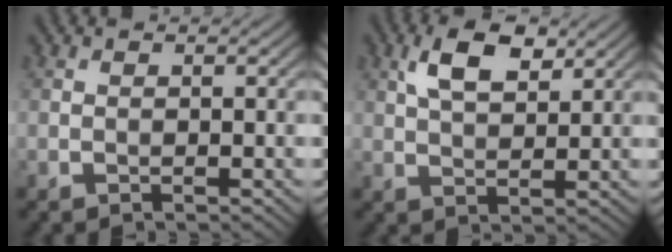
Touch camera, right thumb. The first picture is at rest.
{"total": 6.3, "force": [3.1, 2.9, 4.6], "torque": [-0.095, 0.005, 0.057]}